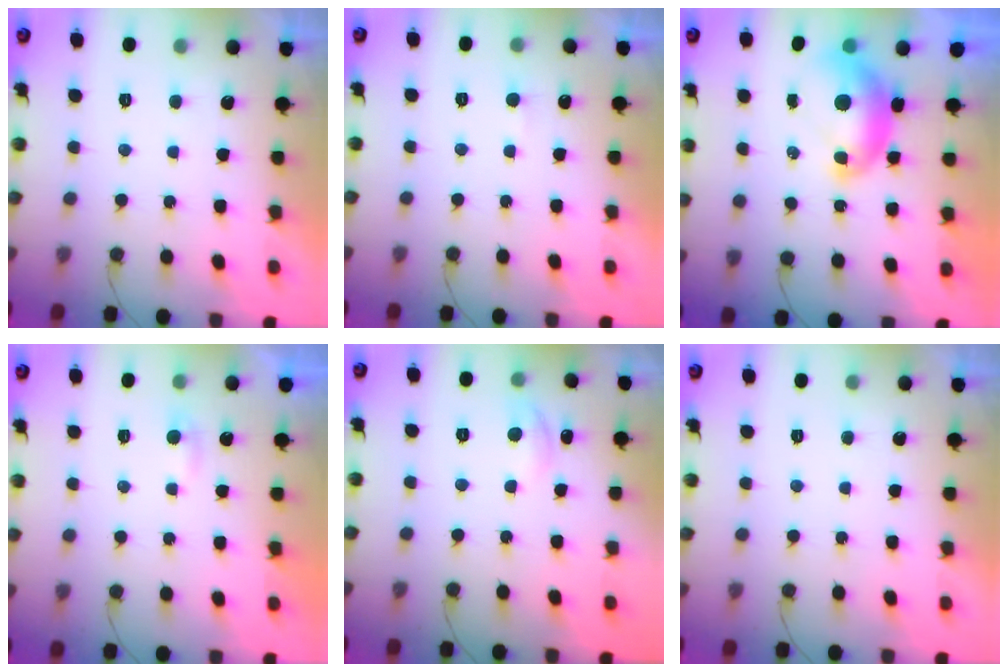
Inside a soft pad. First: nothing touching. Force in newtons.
{"total": 2.9, "press": 2.9, "slide": 0.3}
{"total": 8.5, "press": 8.4, "slide": 1.0}
{"total": 2.3, "press": 2.3, "slide": 0.2}
{"total": 6.6, "press": 6.6, "slide": 0.8}
{"total": 0.0}